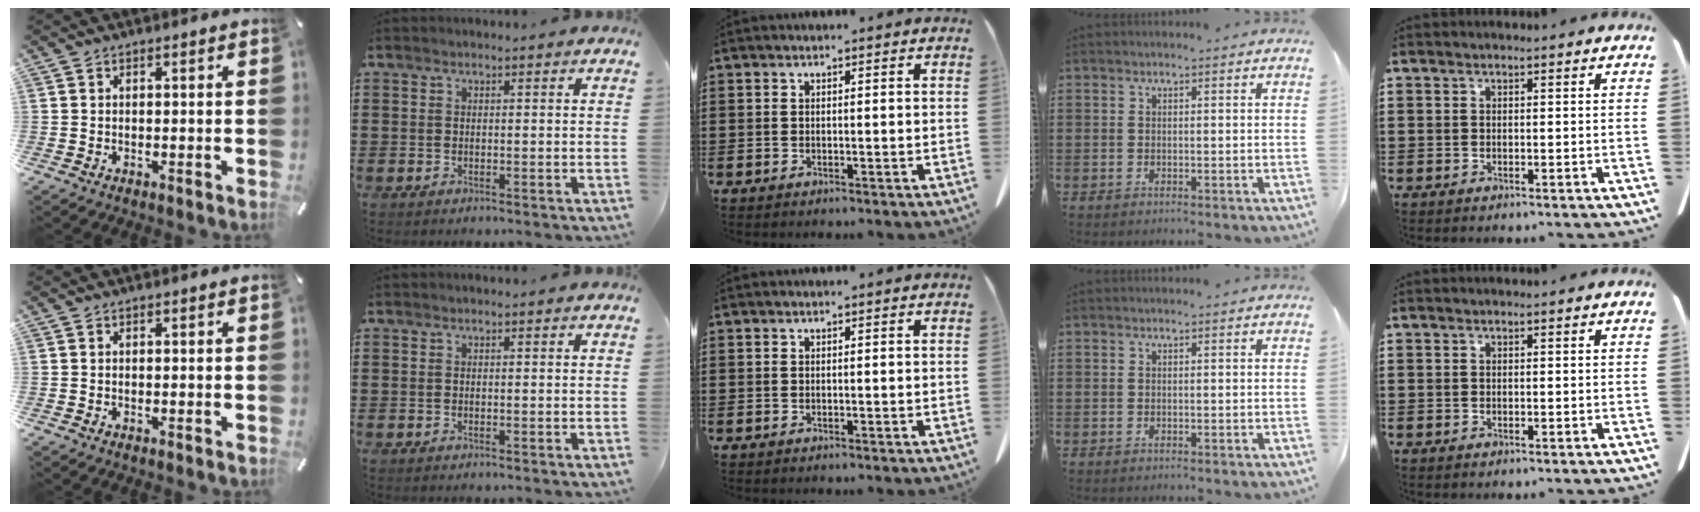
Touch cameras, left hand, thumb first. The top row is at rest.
{}